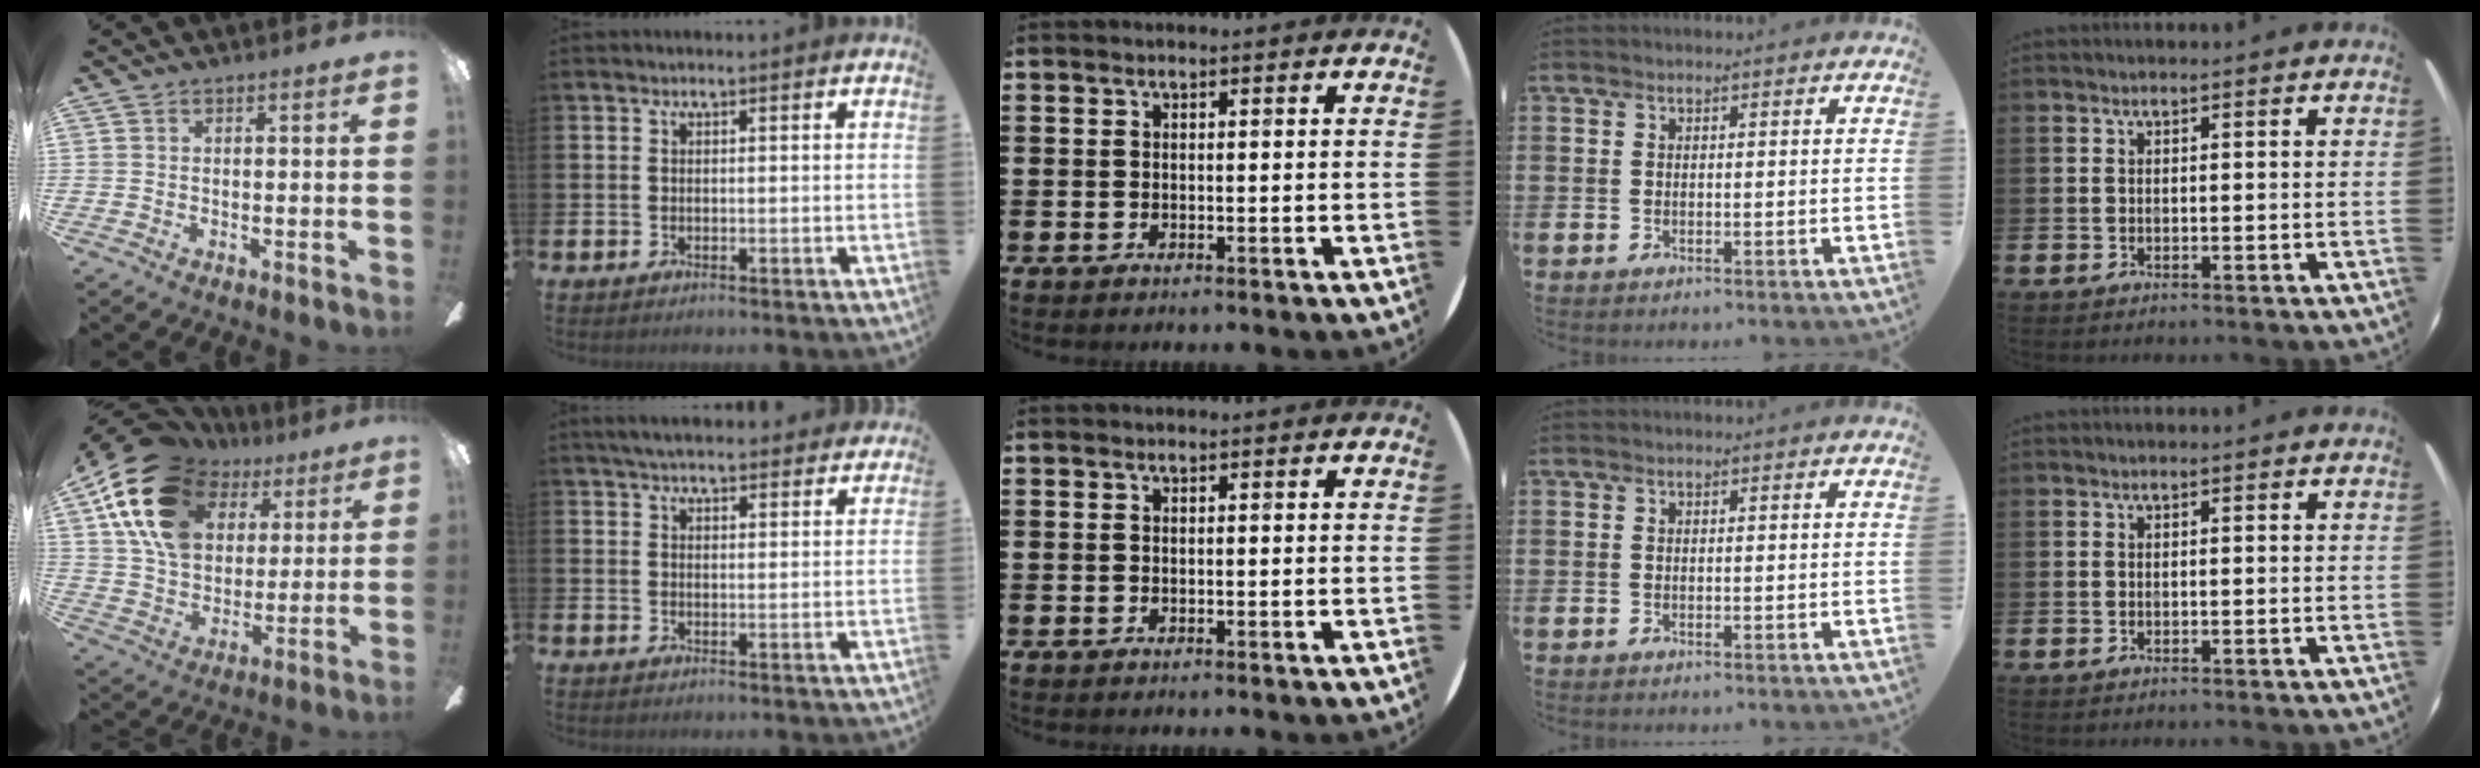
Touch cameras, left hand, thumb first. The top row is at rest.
{"thumb": {"total": 21.3, "force": [10.0, 14.5, 12.1], "torque": [-0.243, -0.039, 0.180]}, "index": {"total": 4.4, "force": [4.2, 0.7, 1.0], "torque": [-0.022, -0.016, 0.076]}}